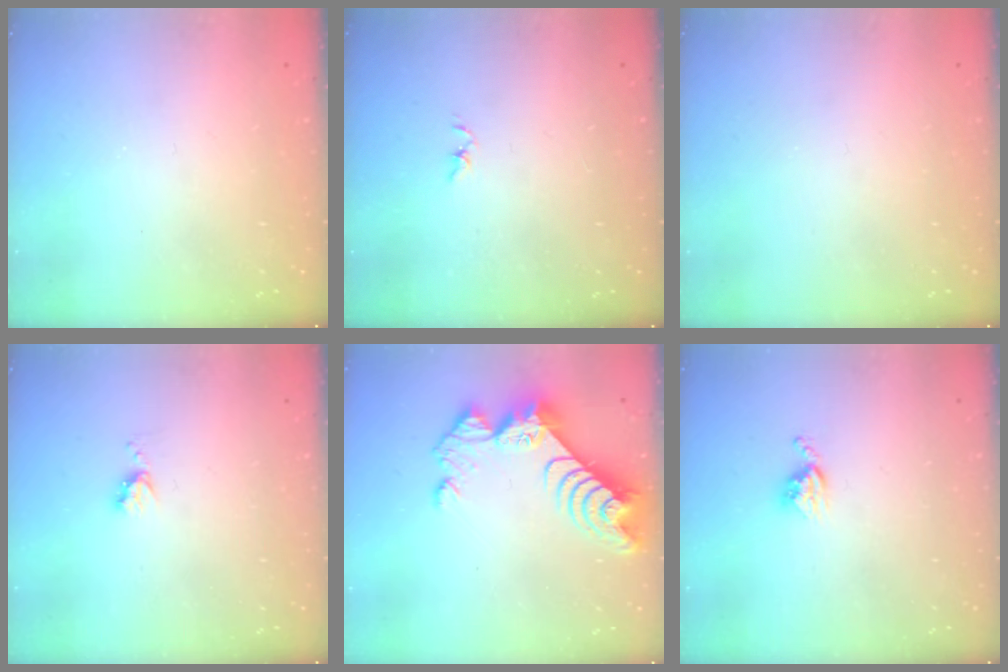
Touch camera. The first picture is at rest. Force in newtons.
{"total": 1.2, "press": 1.1, "slide": 0.2}
{"total": 0.0}
{"total": 3.8, "press": 3.8, "slide": 0.4}
{"total": 12.7, "press": 12.7, "slide": 0.8}
{"total": 4.4, "press": 4.3, "slide": 0.5}